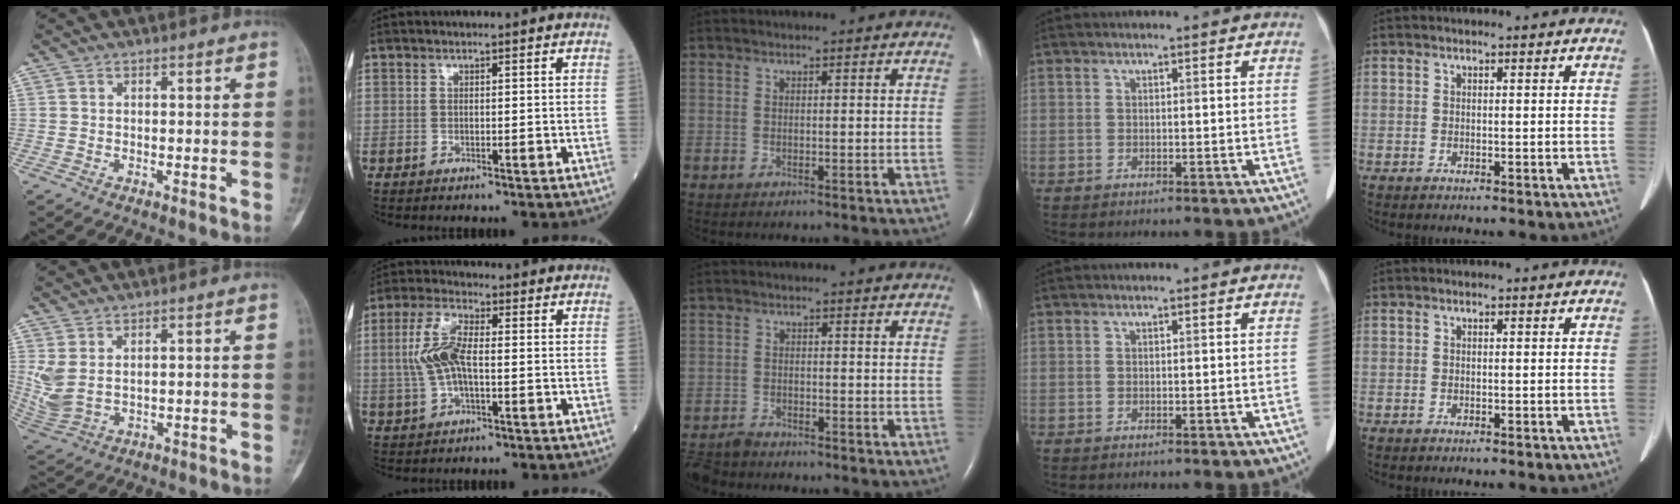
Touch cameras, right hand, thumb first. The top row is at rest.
{"thumb": {"total": 5.9, "force": [1.5, 3.4, 4.7], "torque": [-0.112, -0.004, 0.046]}, "index": {"total": 7.5, "force": [0.0, 2.7, 7.0], "torque": [-0.163, 0.010, 0.000]}, "middle": {"total": 4.8, "force": [-4.6, 1.3, 0.7], "torque": [-0.014, -0.015, -0.086]}}